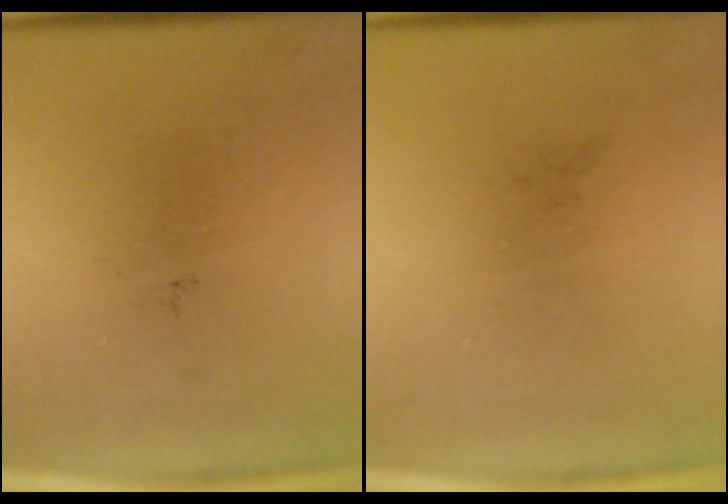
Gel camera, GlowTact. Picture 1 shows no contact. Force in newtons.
{"total": 0.0}